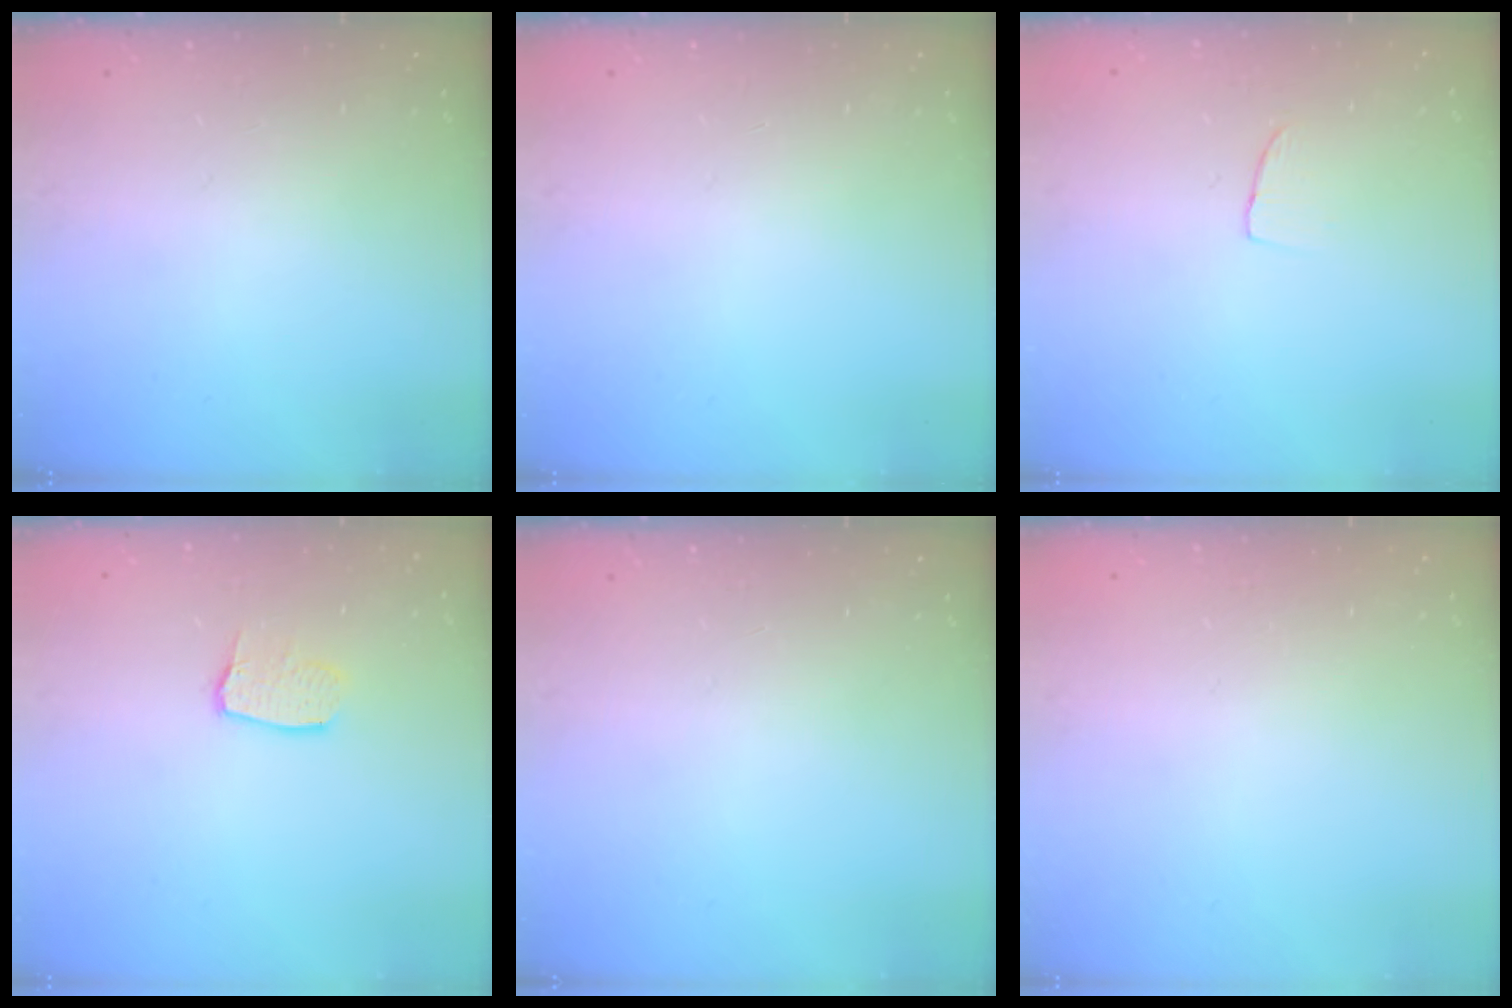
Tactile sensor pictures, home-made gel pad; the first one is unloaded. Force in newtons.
{"total": 0.0}
{"total": 3.3, "press": 3.3, "slide": 0.2}
{"total": 6.8, "press": 6.8, "slide": 0.5}
{"total": 0.0}
{"total": 0.0}